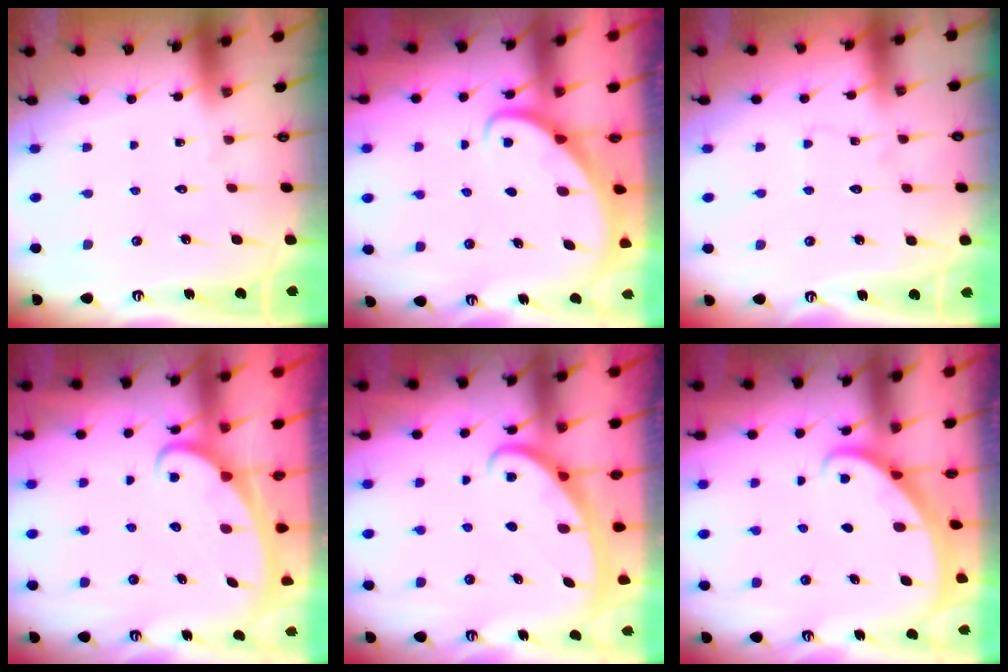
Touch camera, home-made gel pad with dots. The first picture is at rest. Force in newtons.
{"total": 2.3, "press": 2.3, "slide": 0.2}
{"total": 4.5, "press": 4.4, "slide": 0.4}
{"total": 2.6, "press": 2.6, "slide": 0.3}
{"total": 2.7, "press": 2.7, "slide": 0.4}
{"total": 1.8, "press": 1.8, "slide": 0.1}